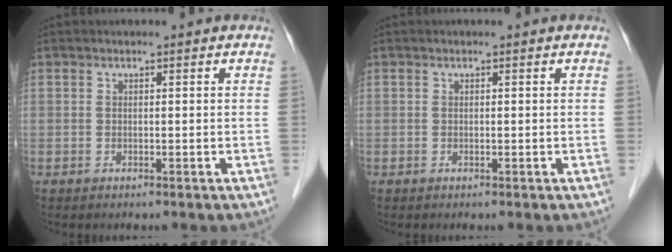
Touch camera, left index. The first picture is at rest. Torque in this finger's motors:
{"motor_torque": [-0.09, -0.01, 0.04, -0.01]}